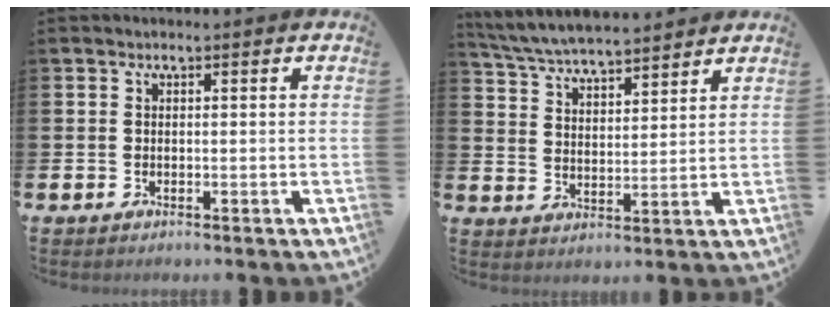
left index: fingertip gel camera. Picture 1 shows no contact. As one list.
[{"total": 5.9, "force": [5.8, 0.6, 0.7], "torque": [-0.038, -0.033, 0.103]}]